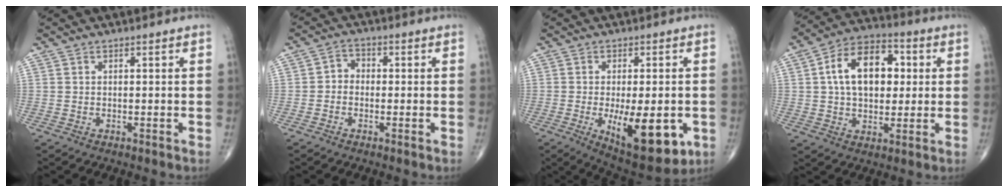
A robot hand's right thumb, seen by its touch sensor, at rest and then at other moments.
{"total": 3.0, "force": [-0.6, 2.5, 1.5], "torque": [-0.005, 0.014, -0.023]}
{"total": 15.5, "force": [-4.1, 6.3, 13.6], "torque": [-0.189, -0.017, -0.042]}
{"total": 15.3, "force": [2.6, 9.8, 11.4], "torque": [-0.156, 0.016, 0.034]}